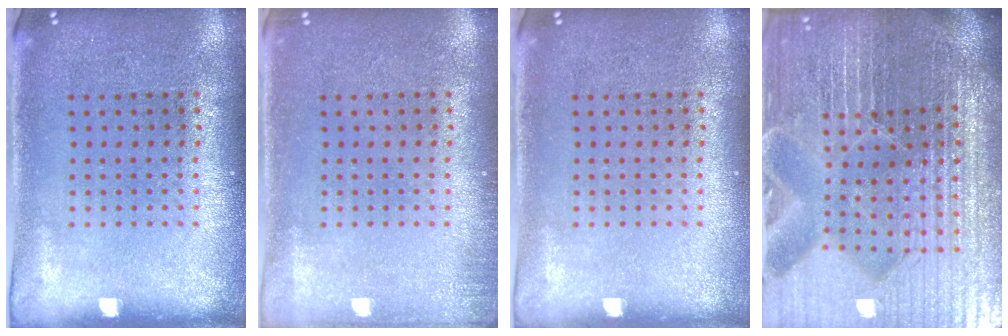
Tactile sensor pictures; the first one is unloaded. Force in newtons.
{"total": 0.9, "press": 0.9, "slide": 0.2}
{"total": 0.0}
{"total": 7.2, "press": 6.3, "slide": 3.5}